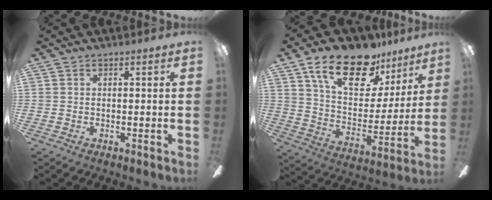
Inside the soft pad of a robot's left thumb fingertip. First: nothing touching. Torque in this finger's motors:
{"motor_torque": [0.38, 0.43, 1.47, -1.30, 0.22]}